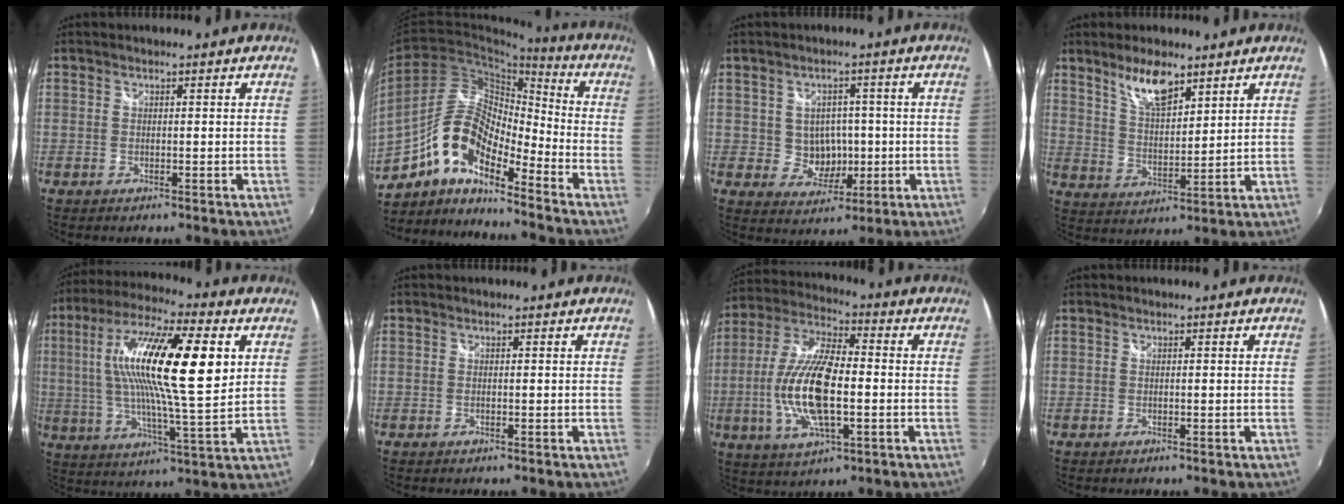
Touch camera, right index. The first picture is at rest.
{"total": 13.1, "force": [-8.0, 4.8, 9.2], "torque": [-0.174, 0.010, -0.160]}
{"total": 5.9, "force": [-0.1, 5.6, 2.0], "torque": [-0.041, 0.009, 0.012]}
{"total": 8.3, "force": [5.8, 2.8, 5.3], "torque": [-0.091, 0.002, 0.112]}
{"total": 21.1, "force": [5.0, 4.1, 20.1], "torque": [-0.353, 0.014, 0.079]}
{"total": 0.0}
{"total": 16.0, "force": [-2.5, 5.7, 14.7], "torque": [-0.301, -0.001, -0.047]}
{"total": 0.0}